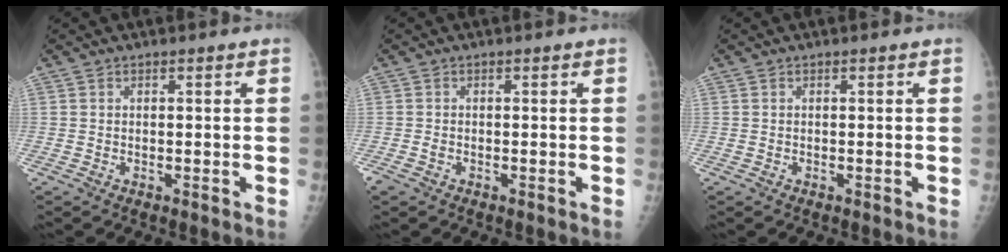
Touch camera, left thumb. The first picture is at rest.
{"total": 1.4, "force": [-0.7, 0.8, 0.9], "torque": [-0.025, -0.001, -0.013]}
{"total": 0.0}